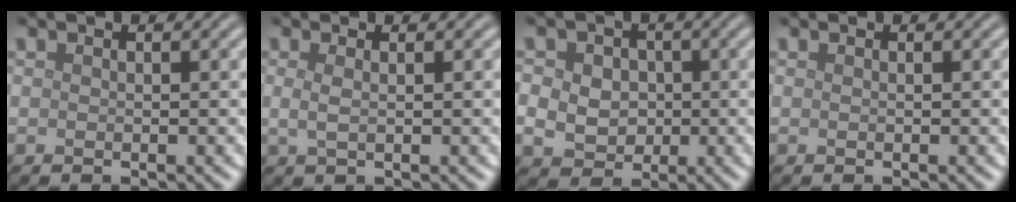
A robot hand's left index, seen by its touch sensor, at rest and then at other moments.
{"total": 1.3, "force": [0.2, 0.5, 1.2], "torque": [-0.023, 0.000, 0.004]}
{"total": 7.4, "force": [0.6, 6.5, 3.6], "torque": [-0.061, 0.035, -0.019]}
{"total": 0.0}